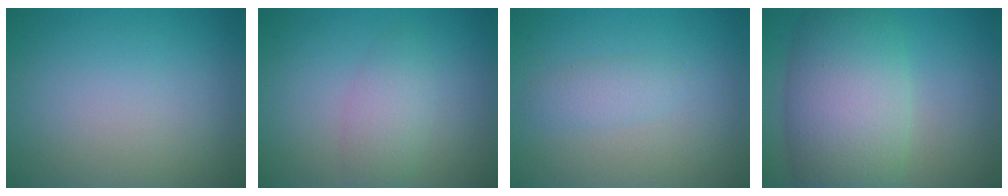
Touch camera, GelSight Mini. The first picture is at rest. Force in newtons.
{"total": 2.5, "press": 2.4, "slide": 0.2}
{"total": 1.5, "press": 1.5, "slide": 0.1}
{"total": 9.8, "press": 9.8, "slide": 0.3}